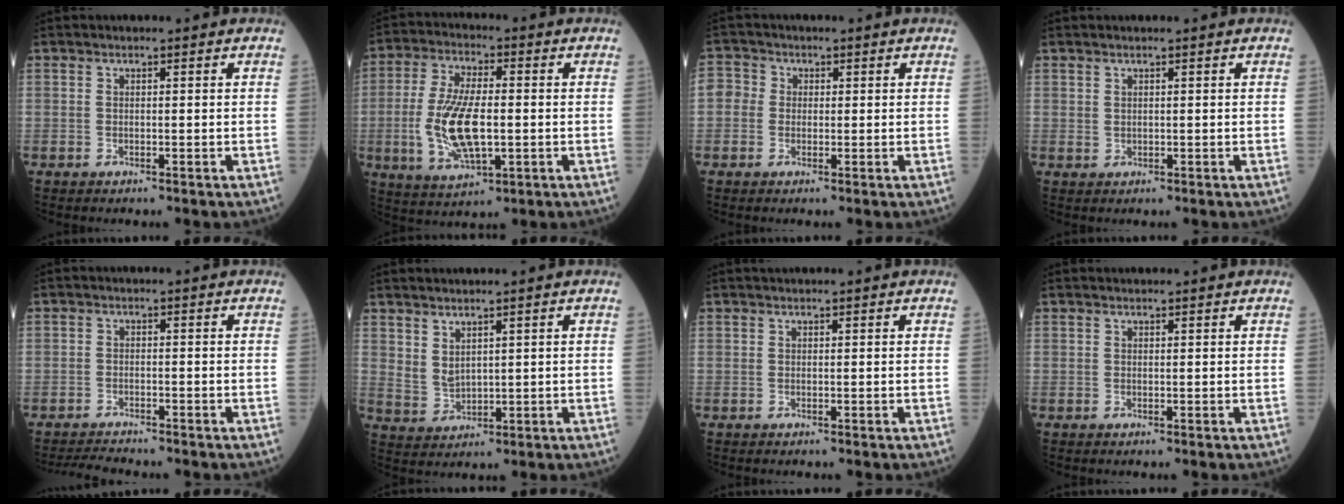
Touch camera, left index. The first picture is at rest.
{"total": 11.6, "force": [-1.5, 3.9, 10.8], "torque": [-0.226, -0.003, -0.016]}
{"total": 3.2, "force": [0.0, 3.0, 0.9], "torque": [-0.012, 0.013, -0.005]}
{"total": 0.6, "force": [0.5, 0.3, 0.3], "torque": [-0.003, -0.001, 0.011]}
{"total": 3.0, "force": [-3.0, -0.3, 0.2], "torque": [-0.006, -0.018, -0.052]}
{"total": 3.2, "force": [2.2, 1.3, 1.9], "torque": [-0.045, -0.007, 0.057]}
{"total": 0.8, "force": [0.8, 0.0, 0.2], "torque": [-0.010, 0.027, 0.023]}
{"total": 1.5, "force": [1.5, -0.1, 0.3], "torque": [-0.005, 0.015, 0.022]}